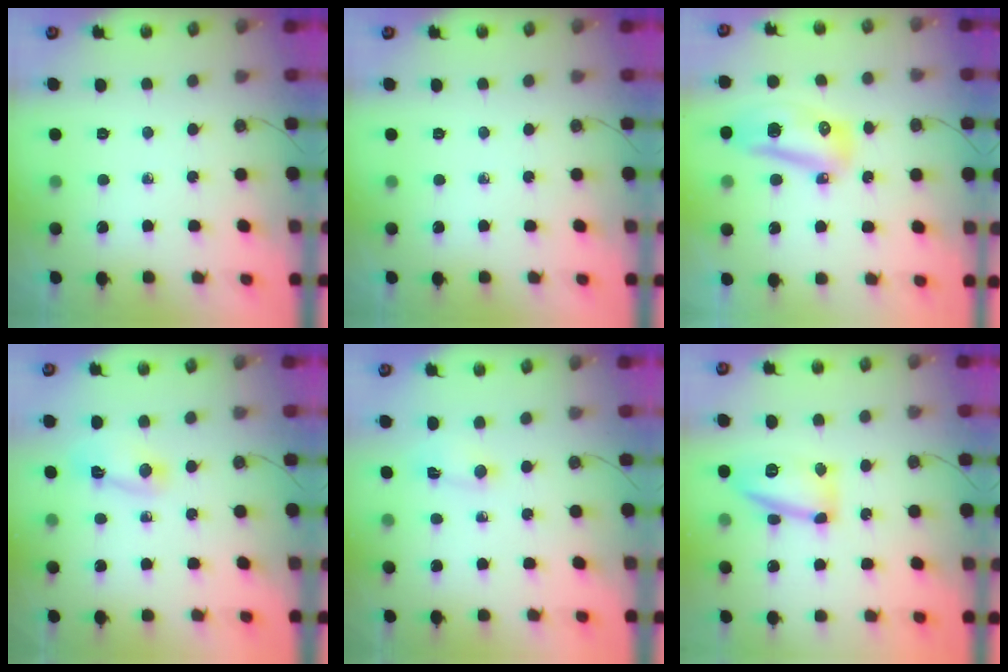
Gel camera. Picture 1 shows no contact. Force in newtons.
{"total": 0.0}
{"total": 11.8, "press": 11.6, "slide": 2.3}
{"total": 3.4, "press": 3.4, "slide": 0.4}
{"total": 2.6, "press": 1.5, "slide": 2.2}
{"total": 14.3, "press": 14.3, "slide": 1.4}